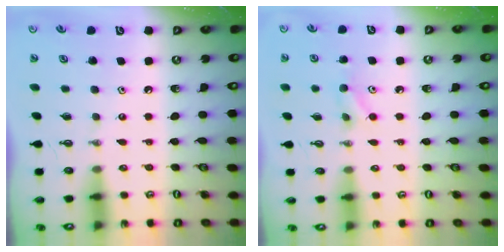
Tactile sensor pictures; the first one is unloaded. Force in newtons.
{"total": 5.3, "press": 5.3, "slide": 0.6}